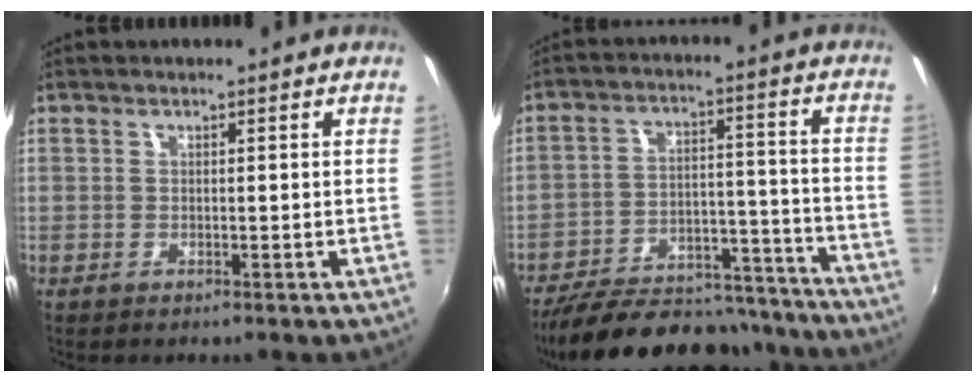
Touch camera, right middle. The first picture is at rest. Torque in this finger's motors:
{"motor_torque": [1.10, -1.04, 0.53, 0.21]}